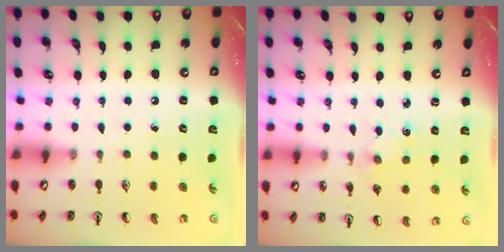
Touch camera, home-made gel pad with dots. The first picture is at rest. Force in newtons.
{"total": 2.0, "press": 2.0, "slide": 0.3}